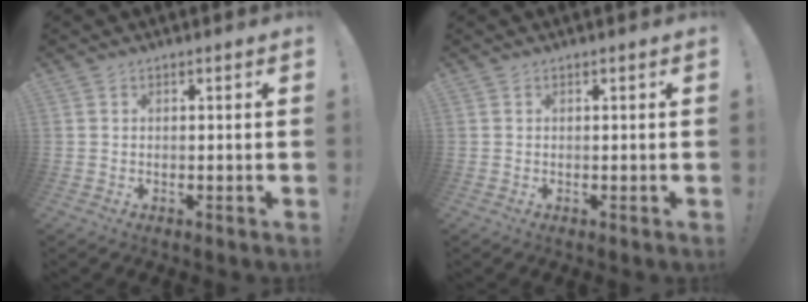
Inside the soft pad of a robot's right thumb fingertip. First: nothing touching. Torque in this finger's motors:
{"motor_torque": [-0.03, 0.03, 0.05, -0.08, 0.02]}